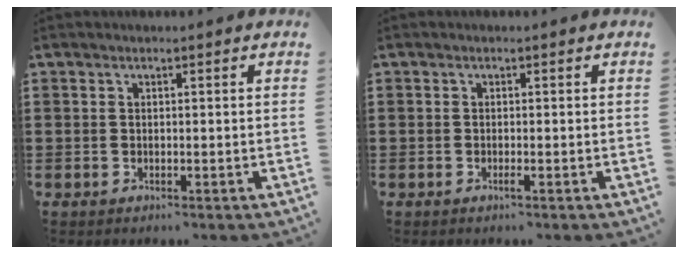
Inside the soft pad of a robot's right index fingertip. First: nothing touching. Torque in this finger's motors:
{"motor_torque": [0.22, 0.22, 0.00, 0.02]}